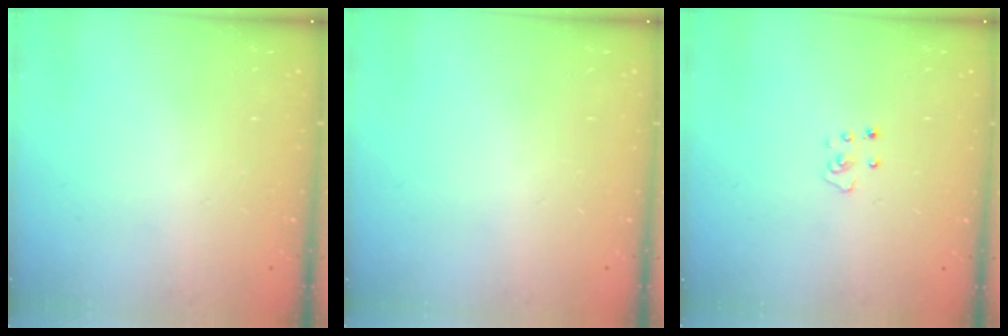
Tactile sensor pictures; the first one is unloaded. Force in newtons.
{"total": 0.0}
{"total": 2.8, "press": 2.8, "slide": 0.2}